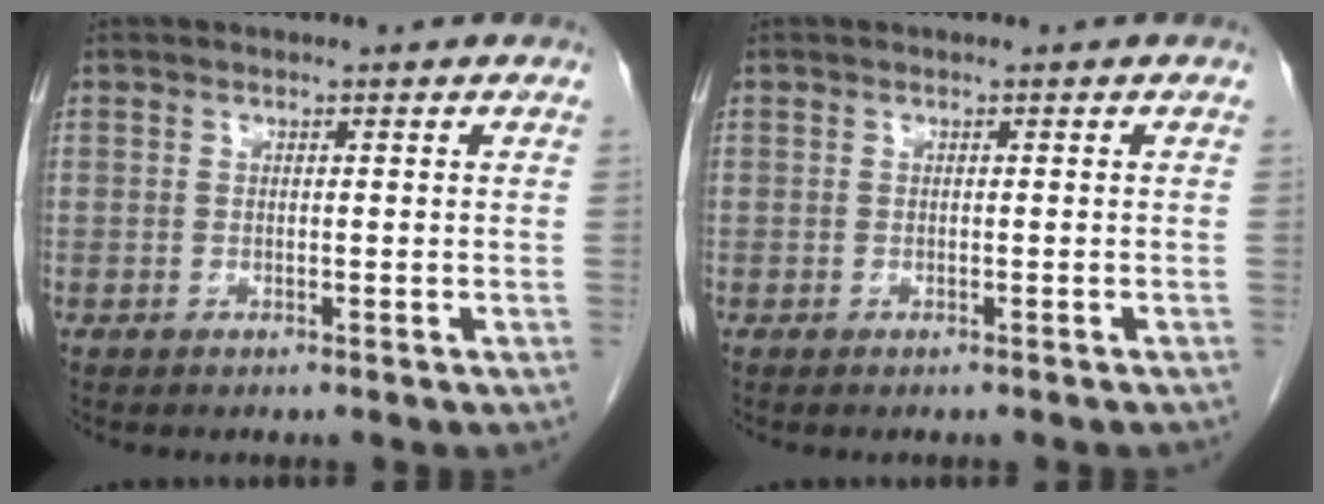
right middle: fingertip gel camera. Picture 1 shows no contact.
{"total": 2.4, "force": [-2.1, 0.5, 1.0], "torque": [-0.016, -0.003, -0.024]}